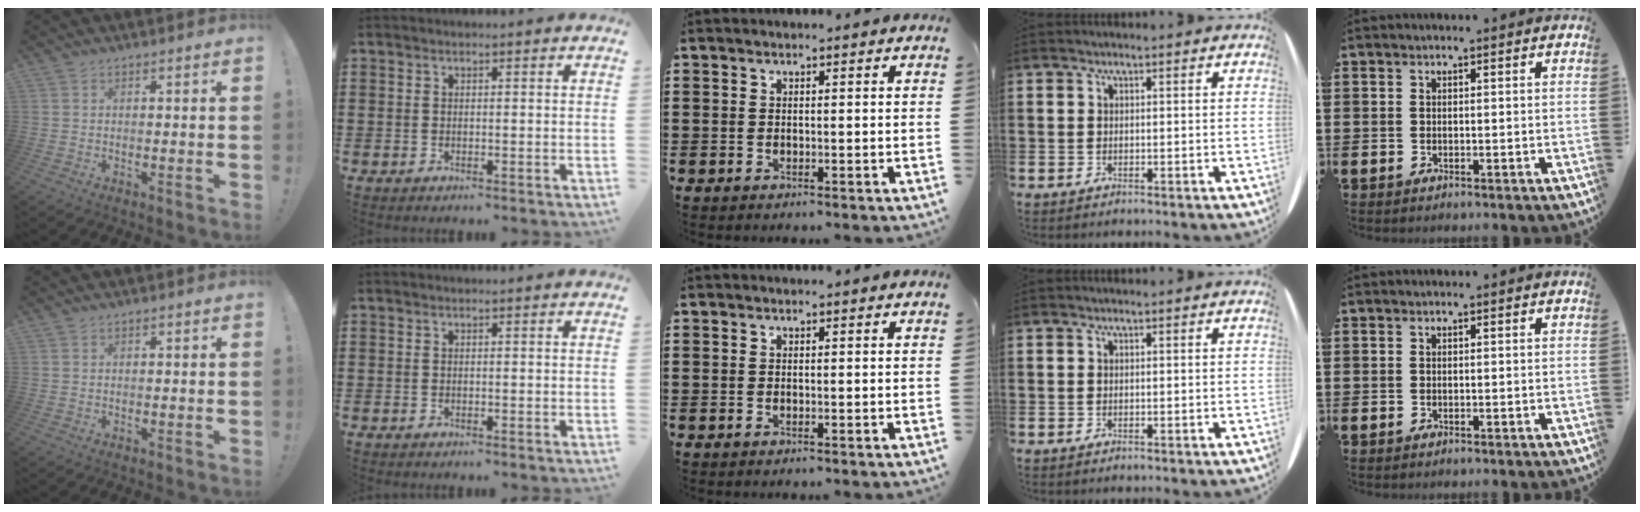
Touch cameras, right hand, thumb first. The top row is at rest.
{}